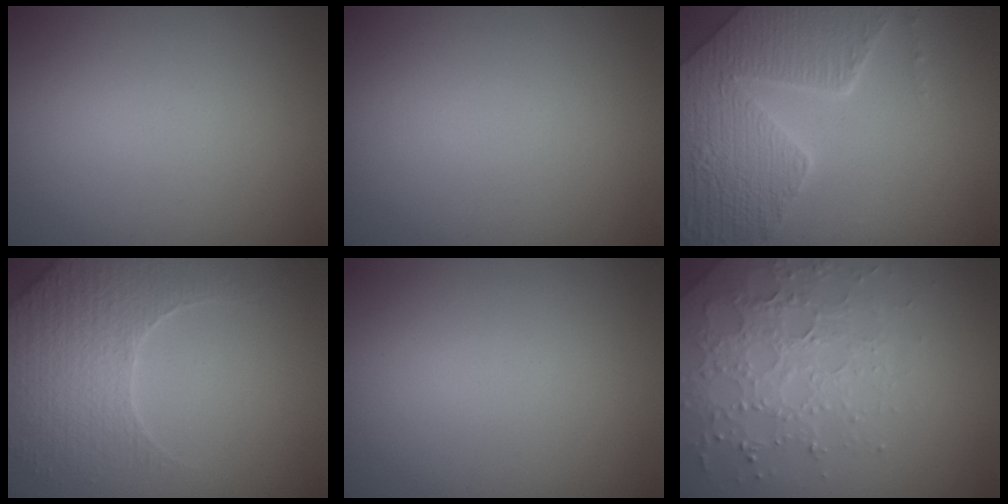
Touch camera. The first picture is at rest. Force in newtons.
{"total": 0.0}
{"total": 8.7, "press": 6.2, "slide": 6.1}
{"total": 3.8, "press": 3.7, "slide": 0.8}
{"total": 0.0}
{"total": 4.9, "press": 4.7, "slide": 1.2}